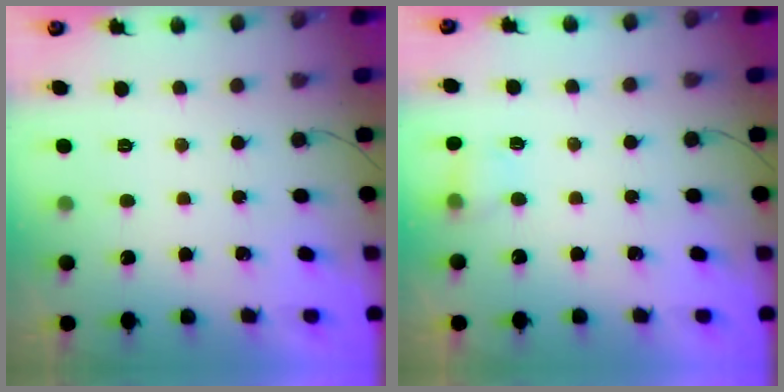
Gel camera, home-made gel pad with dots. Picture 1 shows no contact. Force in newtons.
{"total": 4.8, "press": 4.5, "slide": 1.4}